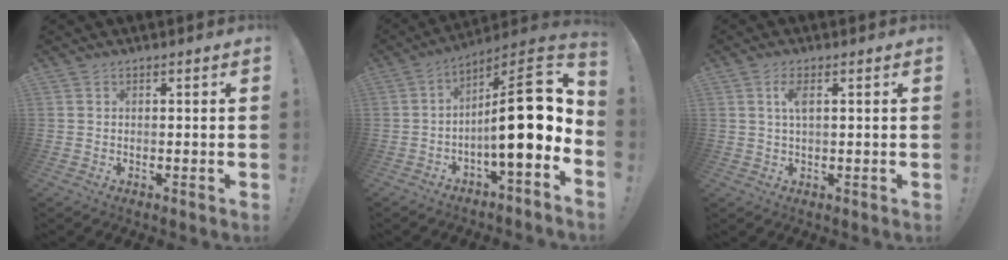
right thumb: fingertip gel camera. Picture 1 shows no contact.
{"total": 18.8, "force": [-0.7, 4.9, 18.1], "torque": [-0.272, 0.008, -0.013]}
{"total": 3.8, "force": [1.2, 1.1, 3.4], "torque": [-0.065, 0.001, 0.020]}